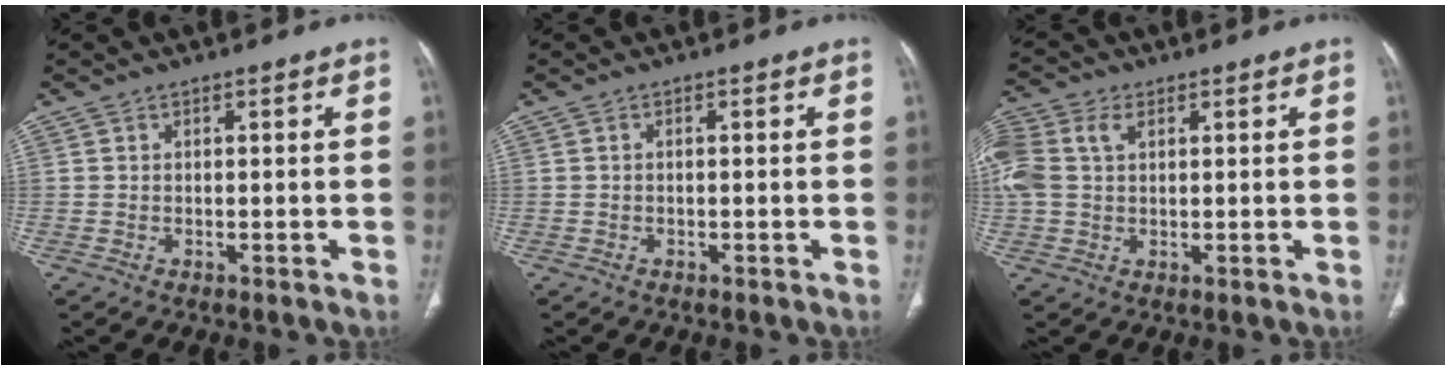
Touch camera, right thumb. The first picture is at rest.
{"total": 0.0}
{"total": 11.3, "force": [3.3, 7.8, 7.5], "torque": [-0.208, 0.022, 0.066]}